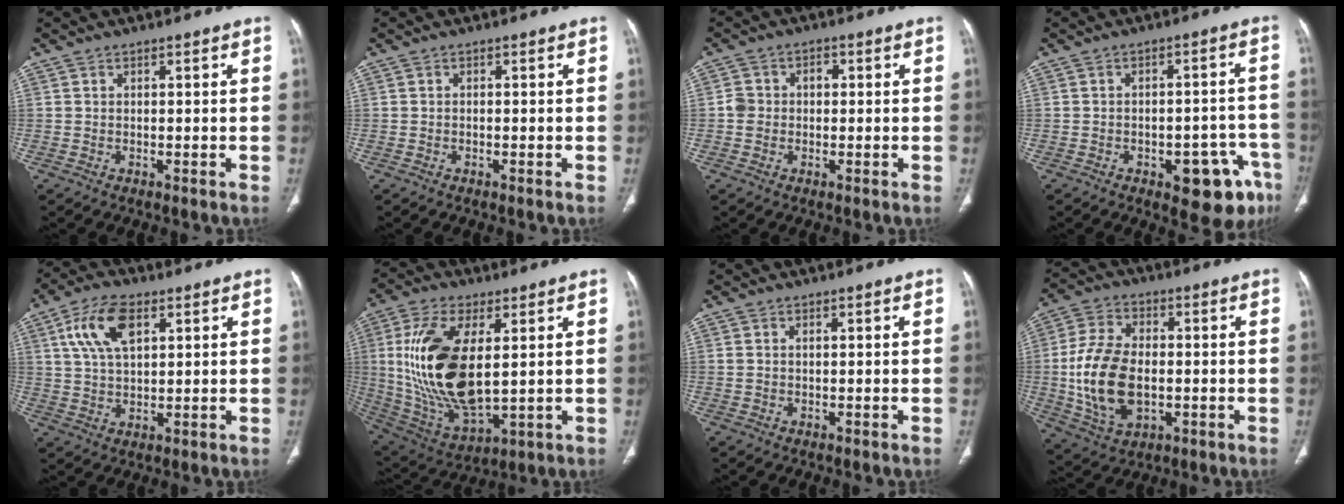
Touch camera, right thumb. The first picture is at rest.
{"total": 0.0}
{"total": 3.9, "force": [-0.2, 3.4, 1.9], "torque": [-0.022, 0.019, -0.007]}
{"total": 11.7, "force": [-6.1, 5.2, 8.6], "torque": [-0.072, 0.039, -0.070]}
{"total": 10.1, "force": [4.1, 5.1, 7.6], "torque": [-0.144, -0.003, 0.078]}
{"total": 21.1, "force": [2.9, 9.9, 18.4], "torque": [-0.371, -0.021, 0.068]}
{"total": 0.9, "force": [0.3, 0.5, 0.7], "torque": [-0.024, 0.012, 0.013]}
{"total": 15.5, "force": [-1.4, 9.4, 12.2], "torque": [-0.238, 0.002, -0.016]}